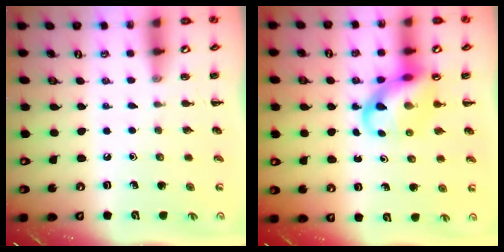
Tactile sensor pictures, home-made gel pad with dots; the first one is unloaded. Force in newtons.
{"total": 10.6, "press": 10.1, "slide": 3.2}